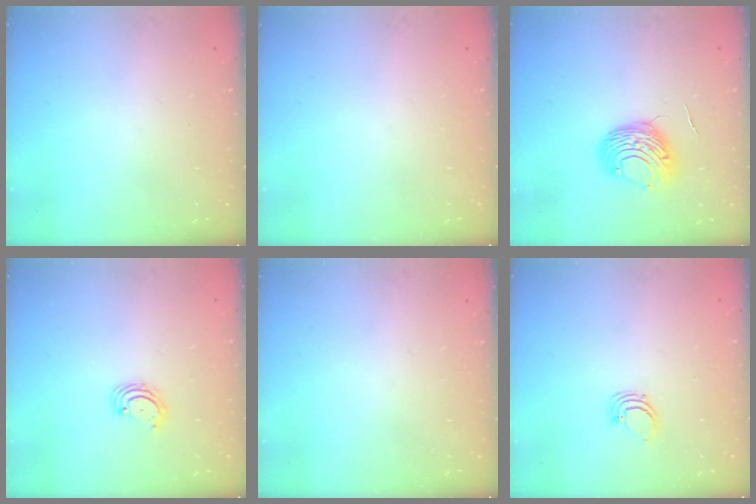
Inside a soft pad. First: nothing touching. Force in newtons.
{"total": 0.0}
{"total": 10.2, "press": 10.2, "slide": 0.8}
{"total": 3.1, "press": 3.1, "slide": 0.3}
{"total": 0.0}
{"total": 2.5, "press": 2.5, "slide": 0.1}